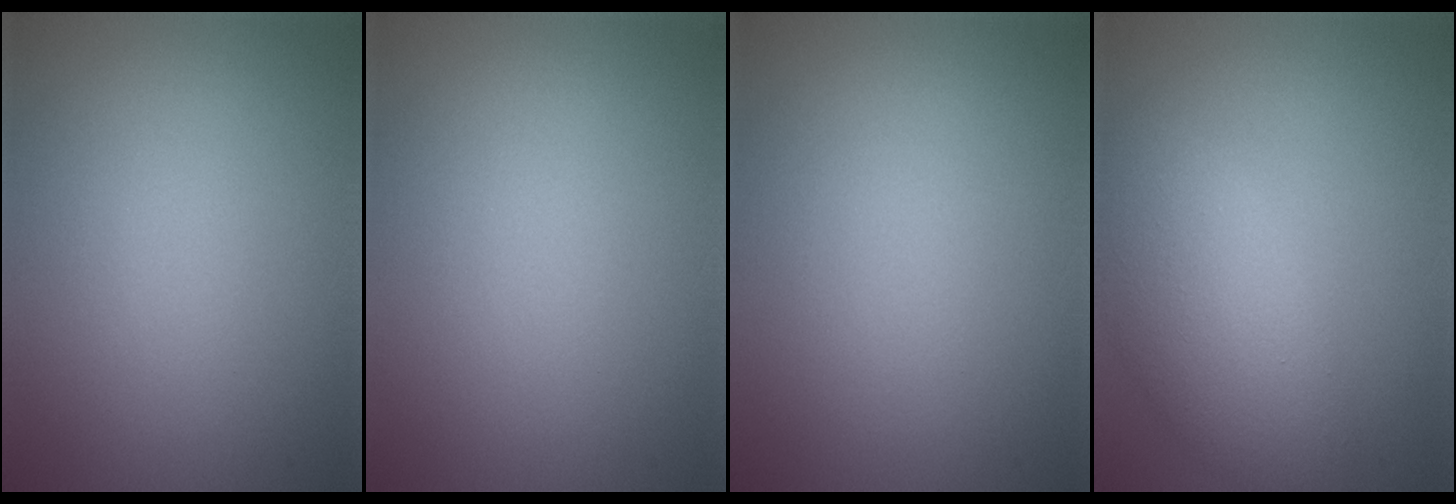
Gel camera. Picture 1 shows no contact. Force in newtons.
{"total": 0.0}
{"total": 0.0}
{"total": 5.6, "press": 5.6, "slide": 0.3}